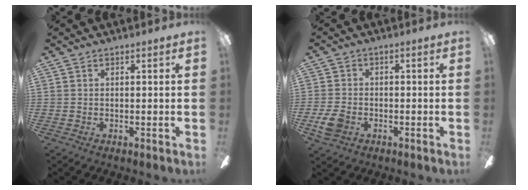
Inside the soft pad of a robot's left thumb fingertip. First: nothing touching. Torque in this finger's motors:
{"motor_torque": [-0.05, 0.05, -0.03, 0.00, 0.00]}